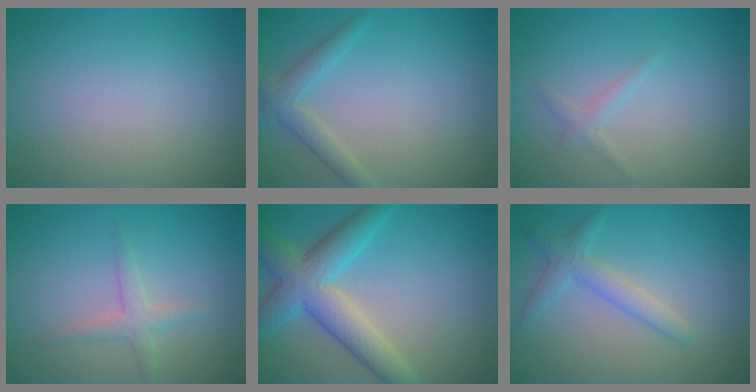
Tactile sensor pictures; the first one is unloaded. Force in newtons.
{"total": 2.3, "press": 2.3, "slide": 0.2}
{"total": 1.0, "press": 1.0, "slide": 0.0}
{"total": 1.9, "press": 1.9, "slide": 0.1}
{"total": 6.3, "press": 6.3, "slide": 0.4}
{"total": 2.6, "press": 2.6, "slide": 0.1}